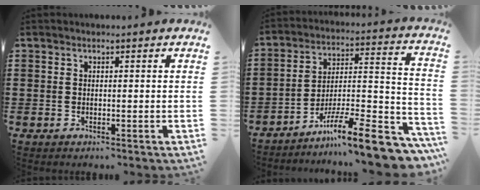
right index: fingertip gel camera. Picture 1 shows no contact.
{"total": 12.4, "force": [-9.4, 1.8, 7.9], "torque": [-0.111, 0.028, -0.170]}